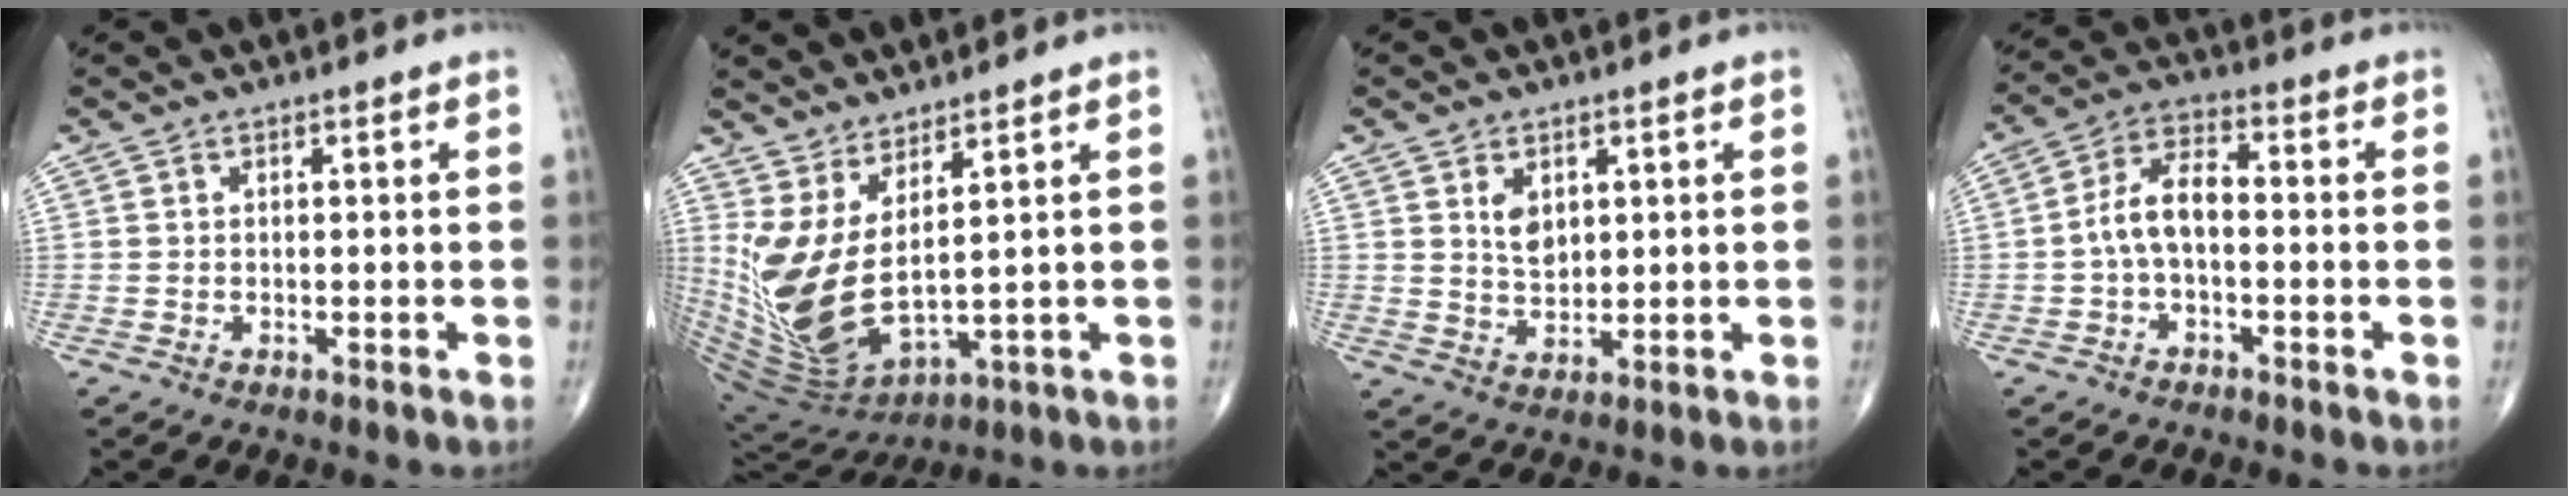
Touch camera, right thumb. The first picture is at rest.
{"total": 14.3, "force": [4.5, 4.5, 12.8], "torque": [-0.275, -0.053, 0.112]}
{"total": 4.4, "force": [1.7, 2.9, 2.9], "torque": [-0.036, -0.017, 0.036]}
{"total": 7.2, "force": [-1.1, 3.7, 6.1], "torque": [-0.117, 0.031, -0.030]}